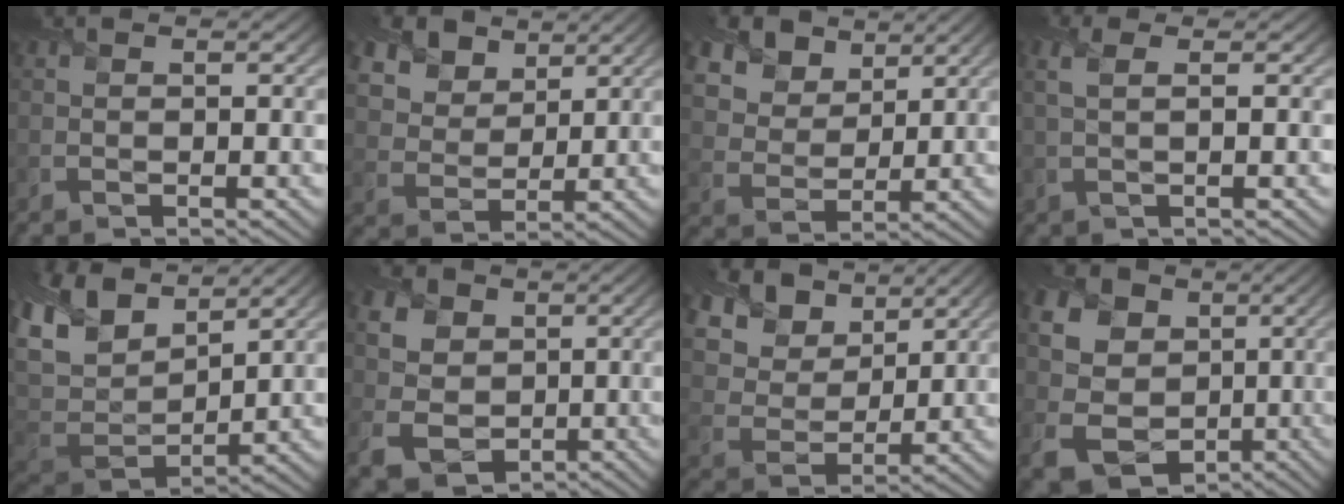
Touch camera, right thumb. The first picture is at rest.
{"total": 10.2, "force": [6.5, 6.4, 4.5], "torque": [-0.161, -0.007, 0.134]}
{"total": 12.0, "force": [7.6, 7.6, 5.3], "torque": [-0.183, 0.004, 0.157]}
{"total": 2.8, "force": [0.7, 0.7, 2.6], "torque": [-0.053, 0.011, 0.009]}
{"total": 12.5, "force": [6.3, 7.0, 8.2], "torque": [-0.216, 0.027, 0.117]}
{"total": 7.9, "force": [0.2, 6.4, 4.6], "torque": [-0.131, -0.007, -0.003]}
{"total": 14.5, "force": [9.0, 9.2, 6.5], "torque": [-0.203, 0.013, 0.190]}
{"total": 12.0, "force": [0.9, 9.9, 6.7], "torque": [-0.171, -0.003, 0.025]}